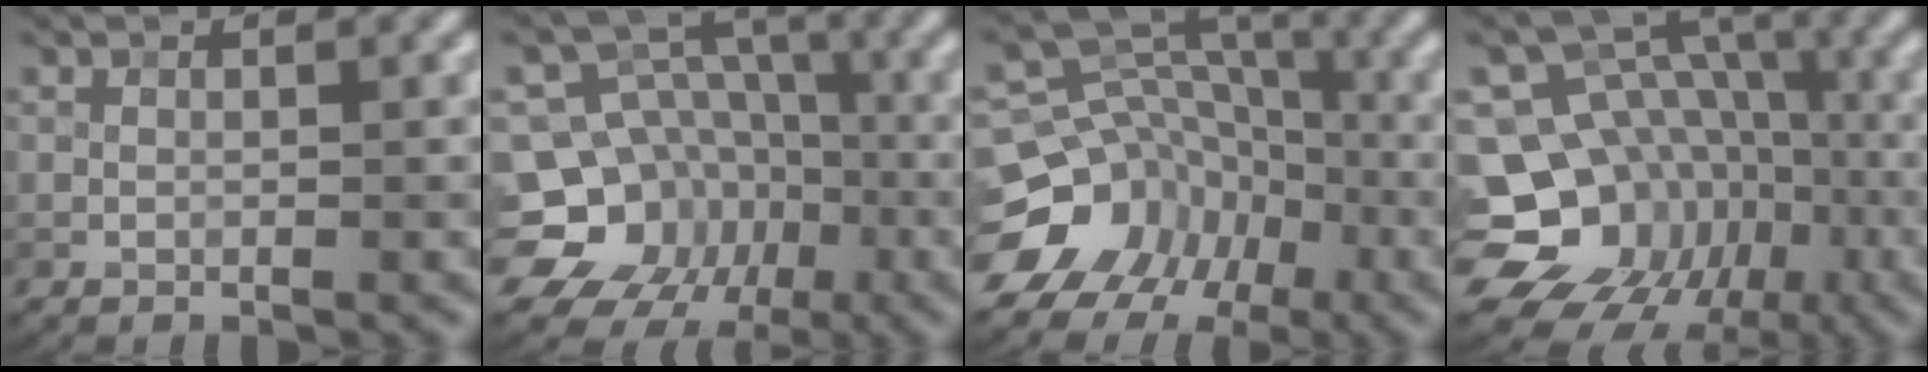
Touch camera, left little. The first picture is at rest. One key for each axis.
{"total": 15.3, "fx": -6.8, "fy": 12.8, "fz": 4.9, "tx": -0.098, "ty": -0.017, "tz": -0.122}
{"total": 11.3, "fx": -5.7, "fy": 9.4, "fz": 2.9, "tx": -0.061, "ty": -0.001, "tz": -0.105}
{"total": 17.3, "fx": -6.3, "fy": 14.7, "fz": 6.6, "tx": -0.123, "ty": 0.000, "tz": -0.107}